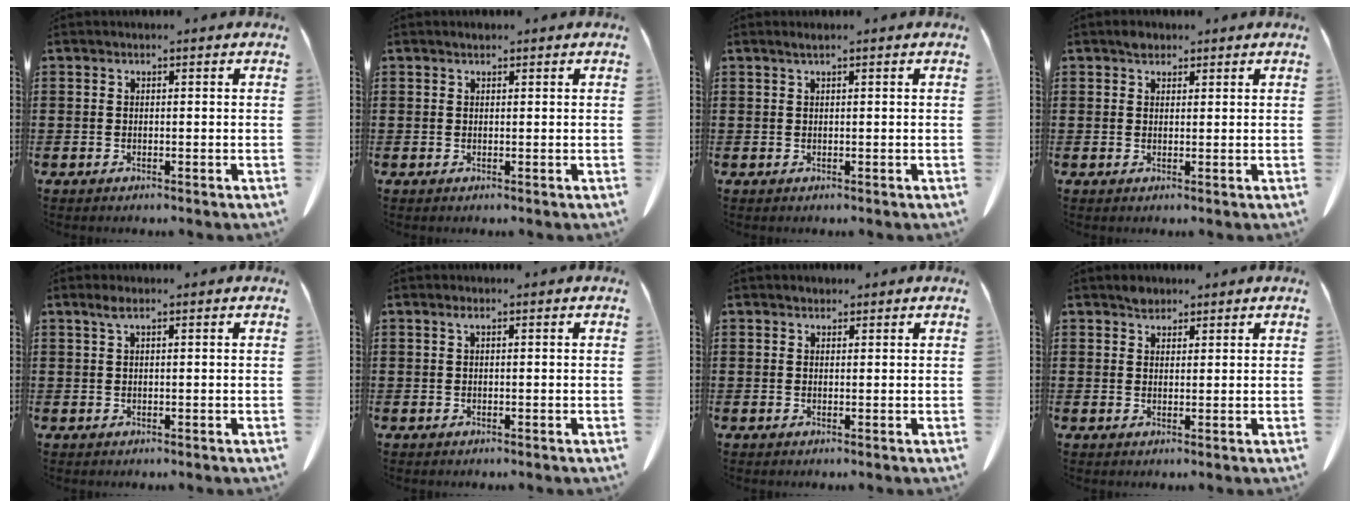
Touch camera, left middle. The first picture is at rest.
{"total": 0.6, "force": [0.5, 0.3, 0.2], "torque": [-0.005, 0.003, 0.008]}
{"total": 0.7, "force": [0.4, 0.0, 0.6], "torque": [-0.011, 0.001, 0.007]}
{"total": 1.7, "force": [1.3, 0.9, 0.4], "torque": [-0.004, -0.001, 0.024]}
{"total": 1.5, "force": [0.7, 0.3, 1.3], "torque": [-0.029, 0.003, 0.011]}
{"total": 0.8, "force": [0.2, 0.2, 0.7], "torque": [-0.016, 0.002, 0.005]}
{"total": 0.9, "force": [0.8, 0.4, 0.0], "torque": [0.005, -0.001, 0.013]}
{"total": 1.9, "force": [1.7, 0.9, 0.2], "torque": [-0.001, -0.002, 0.031]}